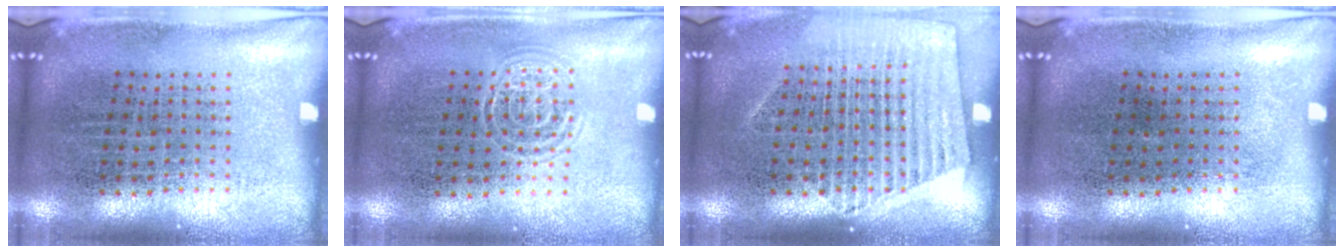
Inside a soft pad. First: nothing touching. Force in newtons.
{"total": 1.5, "press": 1.5, "slide": 0.3}
{"total": 1.5, "press": 1.5, "slide": 0.4}
{"total": 0.0}